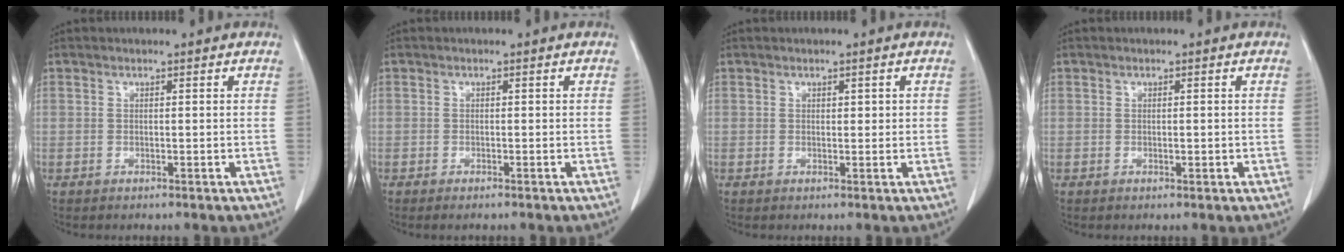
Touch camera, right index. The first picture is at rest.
{"total": 0.9, "force": [-0.7, 0.1, 0.5], "torque": [-0.013, -0.003, -0.009]}
{"total": 1.1, "force": [0.3, 0.6, 0.9], "torque": [-0.011, 0.001, 0.006]}
{"total": 0.8, "force": [-0.1, 0.3, 0.7], "torque": [-0.009, 0.000, 0.000]}